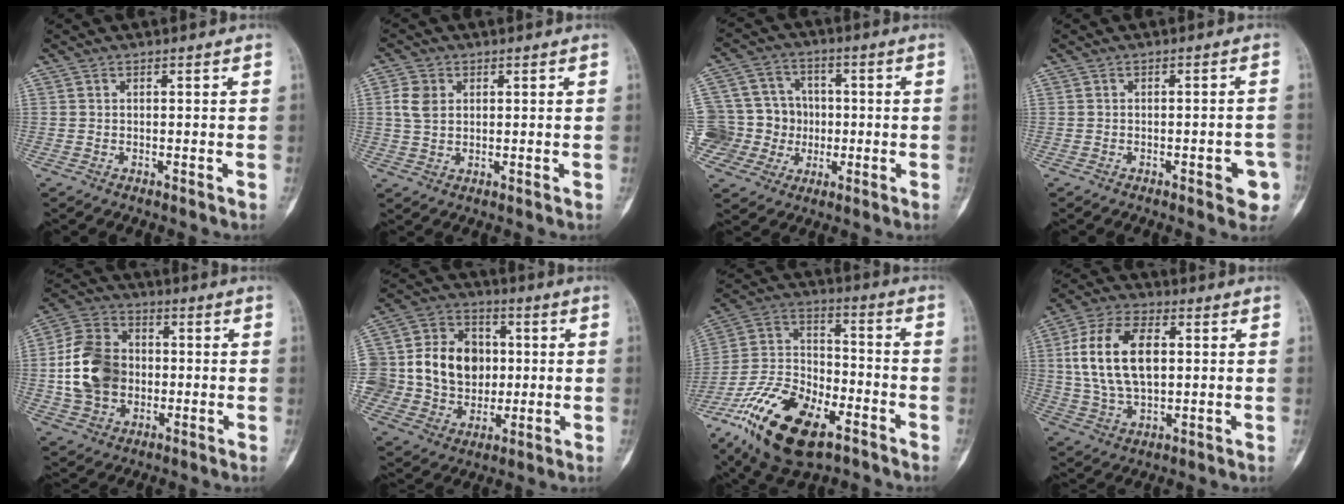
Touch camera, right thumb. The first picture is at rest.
{"total": 4.9, "force": [1.2, 3.7, 2.9], "torque": [-0.047, 0.001, 0.022]}
{"total": 16.2, "force": [-1.4, 14.6, 6.9], "torque": [-0.111, 0.033, -0.014]}
{"total": 4.8, "force": [-2.1, 2.0, 3.8], "torque": [-0.026, 0.018, -0.021]}
{"total": 14.8, "force": [-0.5, 11.5, 9.3], "torque": [-0.153, 0.018, -0.010]}
{"total": 20.8, "force": [1.3, 17.5, 11.1], "torque": [-0.176, 0.038, 0.042]}
{"total": 21.4, "force": [-11.7, 10.4, 14.5], "torque": [-0.271, 0.051, -0.214]}
{"total": 16.1, "force": [2.5, 9.4, 12.8], "torque": [-0.233, 0.007, 0.048]}